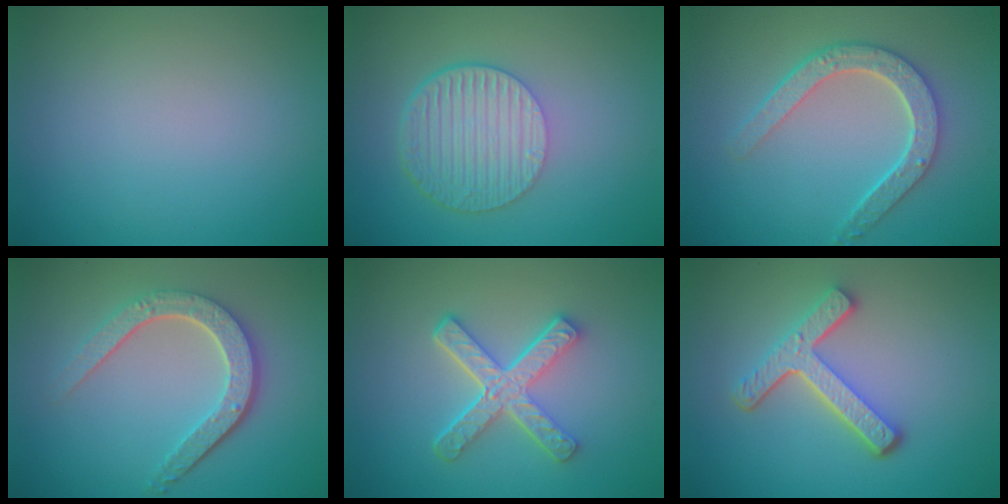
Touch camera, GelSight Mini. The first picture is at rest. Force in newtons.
{"total": 6.4, "press": 4.4, "slide": 4.6}
{"total": 4.6, "press": 3.6, "slide": 2.9}
{"total": 4.7, "press": 3.7, "slide": 2.9}
{"total": 5.0, "press": 3.7, "slide": 3.3}
{"total": 4.7, "press": 3.6, "slide": 3.1}